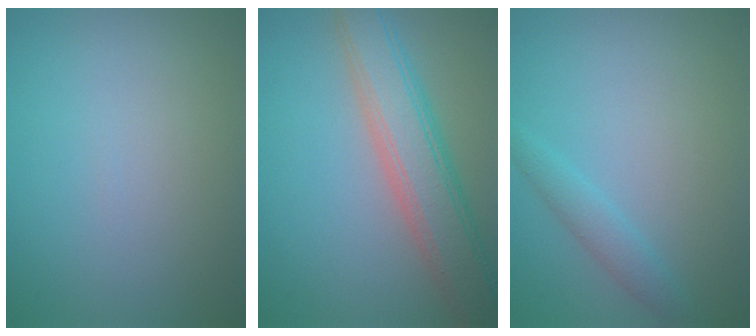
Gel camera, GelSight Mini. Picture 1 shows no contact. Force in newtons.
{"total": 6.6, "press": 6.6, "slide": 0.4}
{"total": 1.8, "press": 1.8, "slide": 0.1}